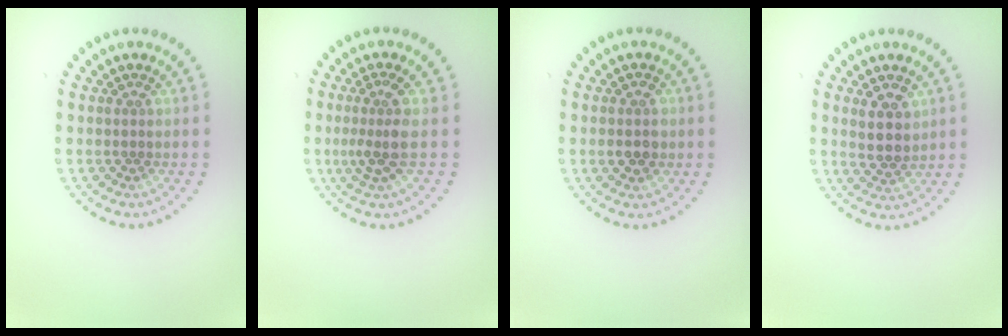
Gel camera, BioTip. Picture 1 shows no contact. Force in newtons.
{"total": 2.7, "press": 2.0, "slide": 1.8}
{"total": 2.5, "press": 2.5, "slide": 0.1}
{"total": 3.0, "press": 2.8, "slide": 1.1}